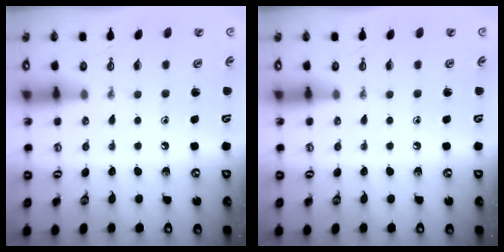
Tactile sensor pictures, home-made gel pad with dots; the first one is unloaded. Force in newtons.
{"total": 0.0}